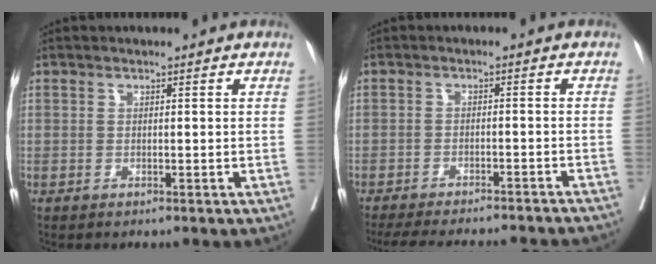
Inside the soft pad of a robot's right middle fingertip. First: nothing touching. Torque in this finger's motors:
{"motor_torque": [1.03, -1.11, 0.18, 0.05]}